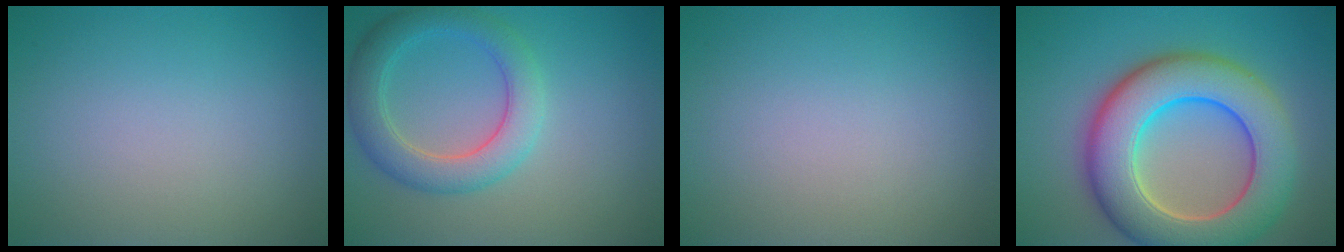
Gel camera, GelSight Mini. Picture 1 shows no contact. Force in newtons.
{"total": 4.7, "press": 4.7, "slide": 0.2}
{"total": 0.0}
{"total": 11.1, "press": 11.1, "slide": 0.8}